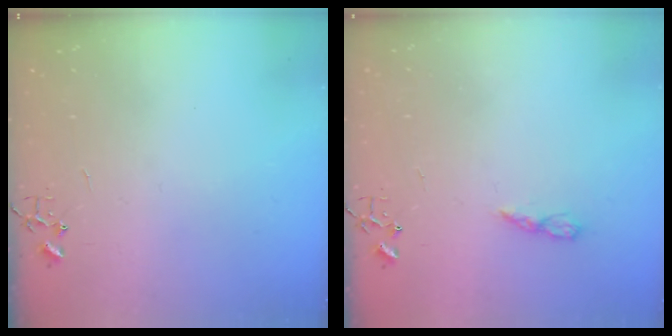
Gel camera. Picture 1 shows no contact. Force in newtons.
{"total": 5.8, "press": 5.7, "slide": 0.6}